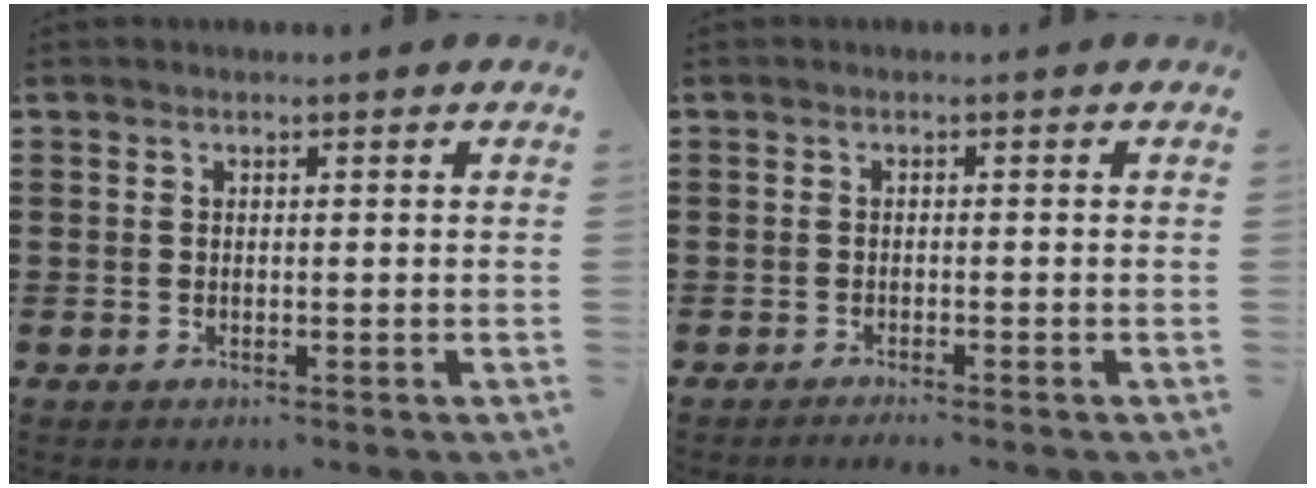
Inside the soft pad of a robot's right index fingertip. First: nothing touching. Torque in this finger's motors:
{"motor_torque": [0.08, 0.33, -0.30, 0.00]}